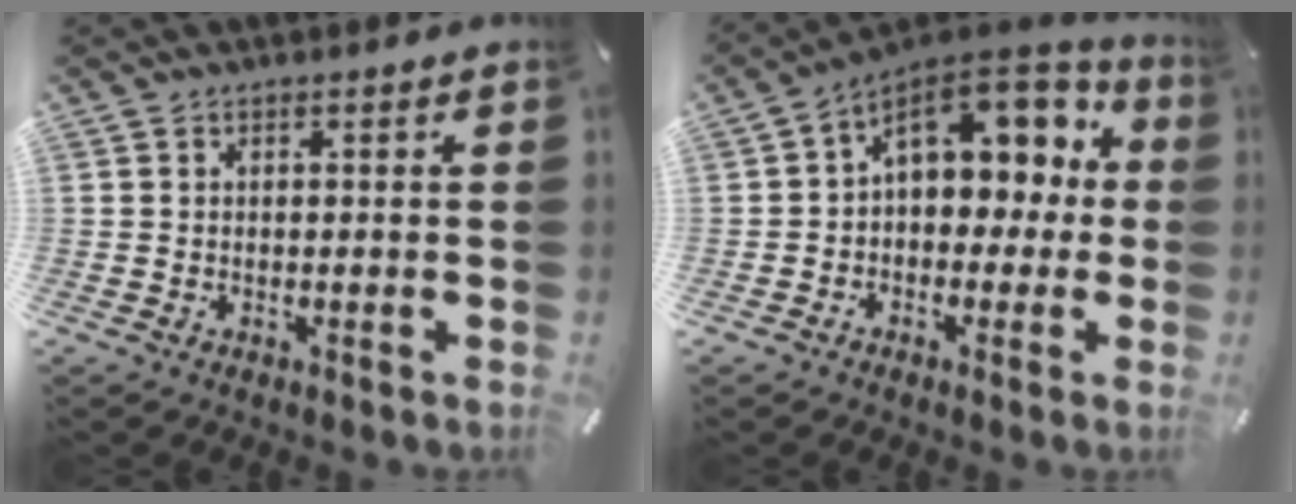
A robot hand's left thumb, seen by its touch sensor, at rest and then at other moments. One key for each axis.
{"total": 11.6, "fx": 4.5, "fy": 8.0, "fz": 7.0, "tx": -0.090, "ty": -0.032, "tz": 0.081}